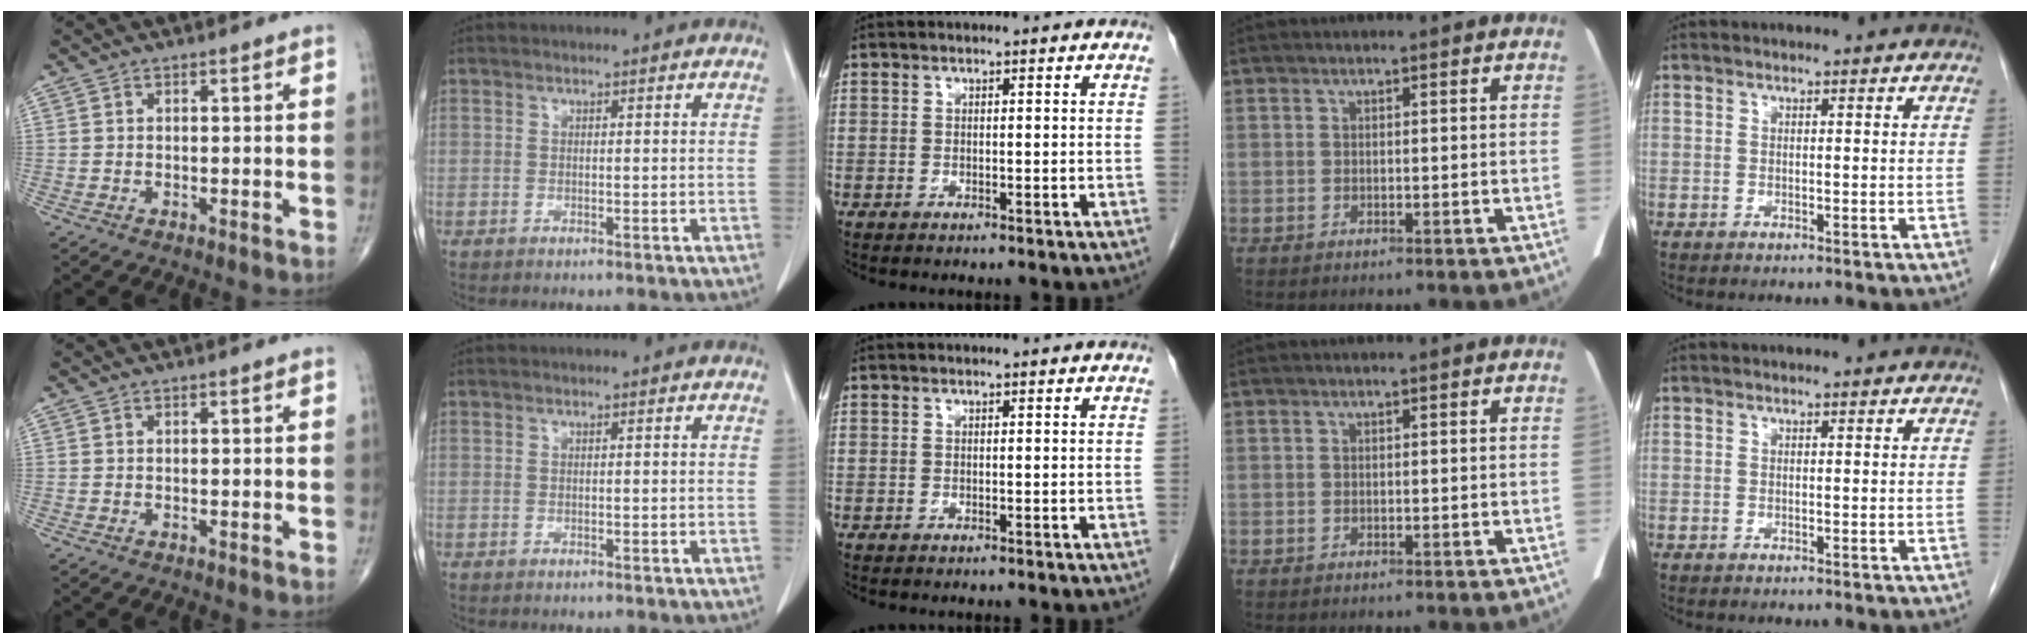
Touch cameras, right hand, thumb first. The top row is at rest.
{}